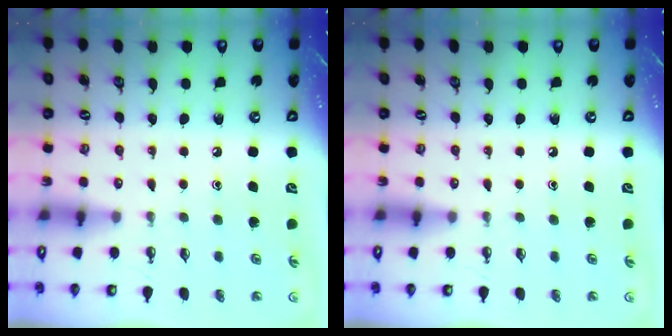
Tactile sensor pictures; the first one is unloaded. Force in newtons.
{"total": 0.0}